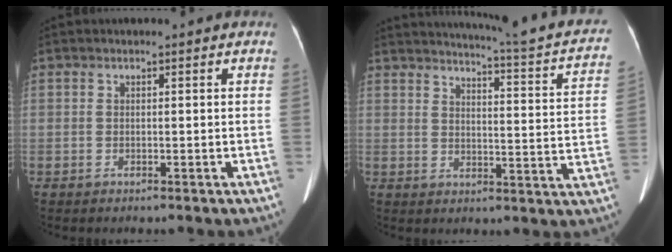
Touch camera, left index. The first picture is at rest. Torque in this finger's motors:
{"motor_torque": [0.13, -0.22, 0.00, 0.06]}